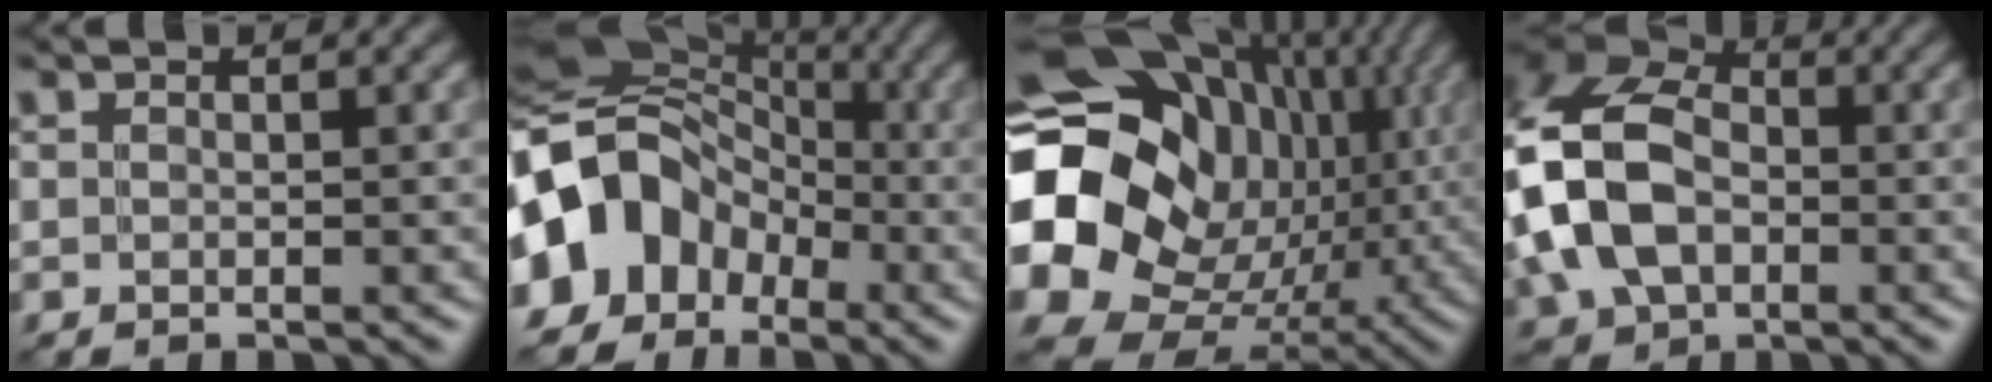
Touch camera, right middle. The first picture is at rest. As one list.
[{"total": 12.7, "force": [-4.0, 10.1, 6.5], "torque": [-0.126, -0.003, -0.096]}, {"total": 23.4, "force": [1.4, 20.3, 11.6], "torque": [-0.258, 0.001, 0.016]}, {"total": 11.4, "force": [-2.2, 7.9, 7.9], "torque": [-0.189, 0.003, -0.061]}]